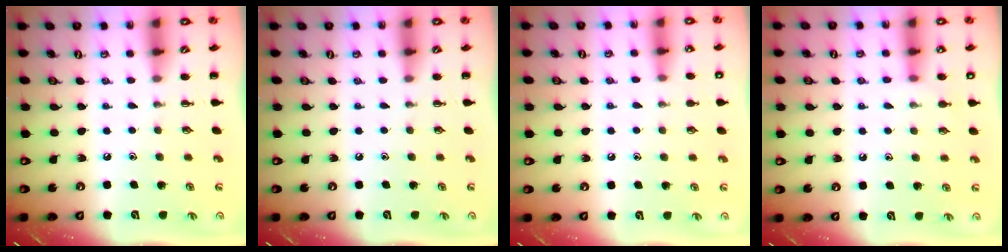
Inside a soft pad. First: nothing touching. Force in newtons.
{"total": 0.0}
{"total": 7.0, "press": 6.7, "slide": 2.0}
{"total": 5.7, "press": 5.5, "slide": 1.7}